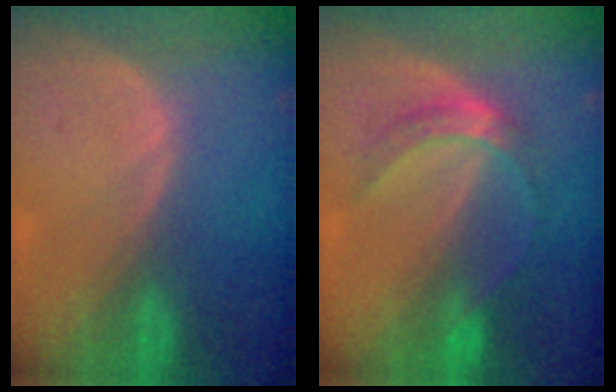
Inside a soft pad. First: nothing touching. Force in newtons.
{"total": 5.0, "press": 4.8, "slide": 1.5}